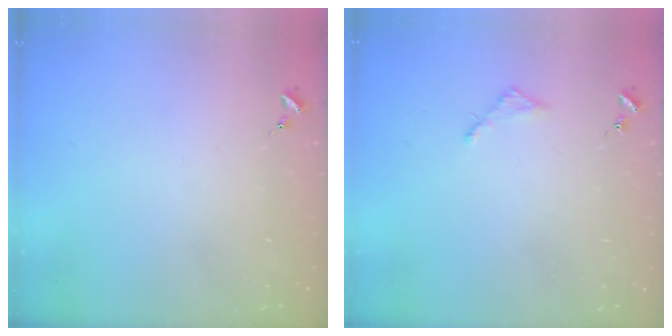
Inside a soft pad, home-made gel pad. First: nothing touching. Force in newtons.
{"total": 2.8, "press": 2.7, "slide": 0.3}